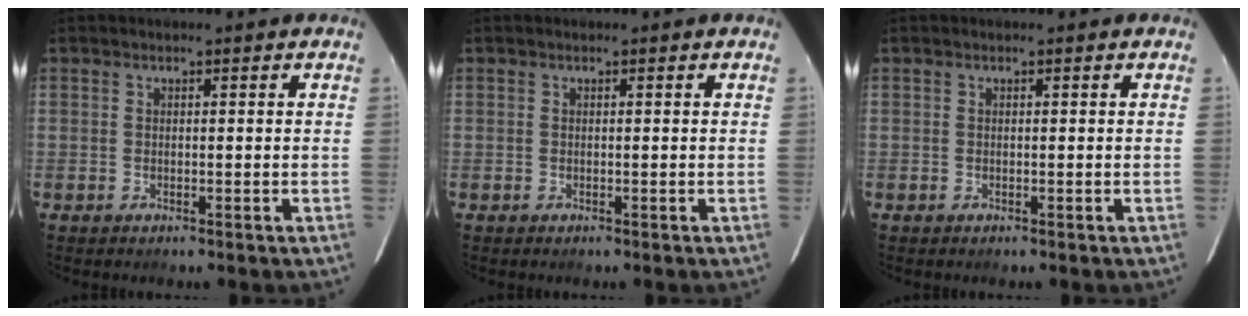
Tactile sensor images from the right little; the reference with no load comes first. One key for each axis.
{"total": 0.0}
{"total": 0.0}